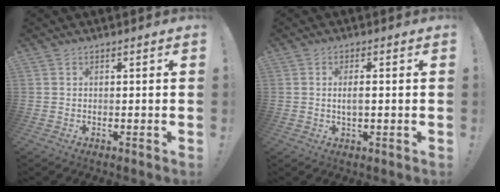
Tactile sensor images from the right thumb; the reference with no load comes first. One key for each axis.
{"total": 3.0, "fx": -0.1, "fy": 0.9, "fz": 2.9, "tx": -0.052, "ty": 0.004, "tz": -0.003}